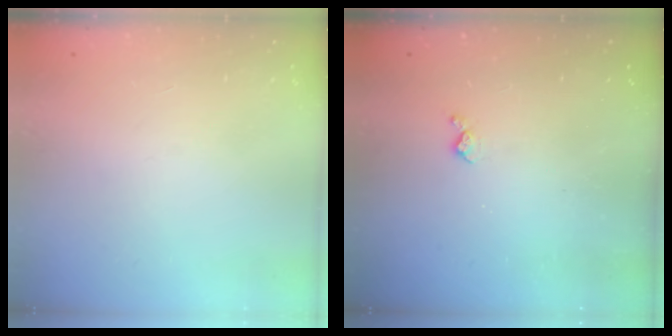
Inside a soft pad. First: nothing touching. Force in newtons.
{"total": 3.7, "press": 3.6, "slide": 0.7}